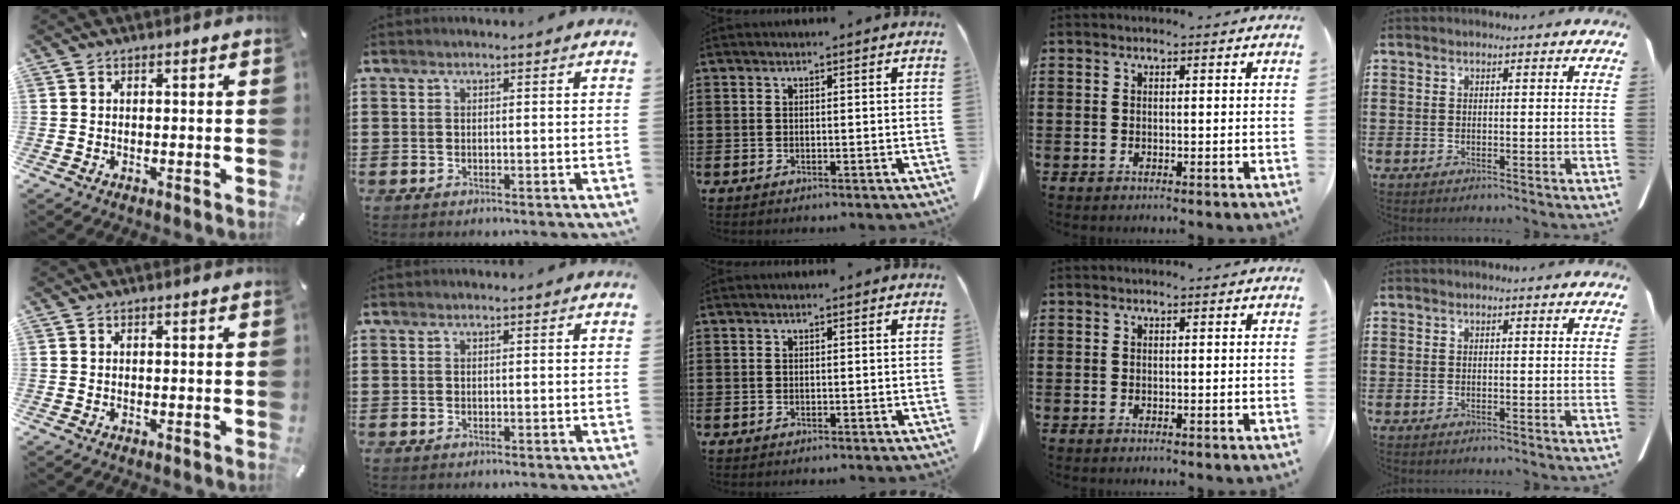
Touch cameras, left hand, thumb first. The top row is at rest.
{}